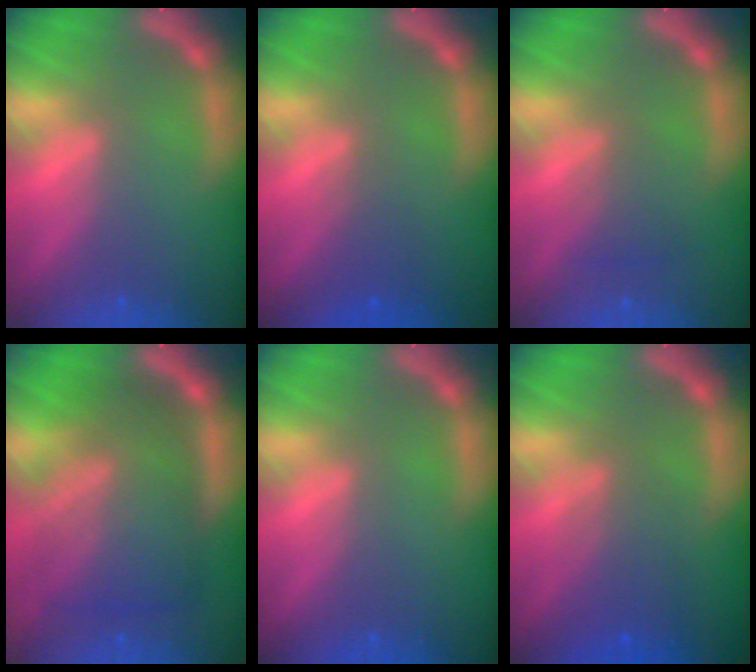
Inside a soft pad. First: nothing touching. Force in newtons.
{"total": 1.9}
{"total": 2.0}
{"total": 10.0}
{"total": 0.0}
{"total": 4.1}